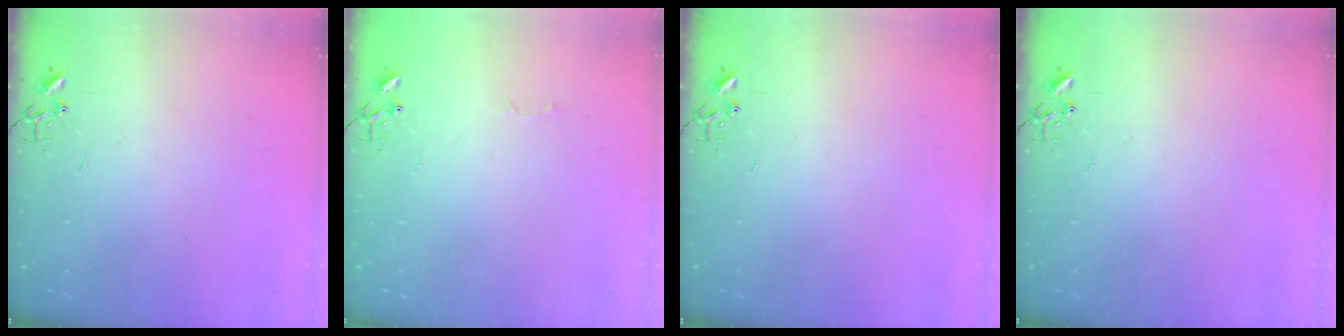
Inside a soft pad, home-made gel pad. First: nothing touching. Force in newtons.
{"total": 2.5, "press": 2.5, "slide": 0.4}
{"total": 0.0}
{"total": 0.0}